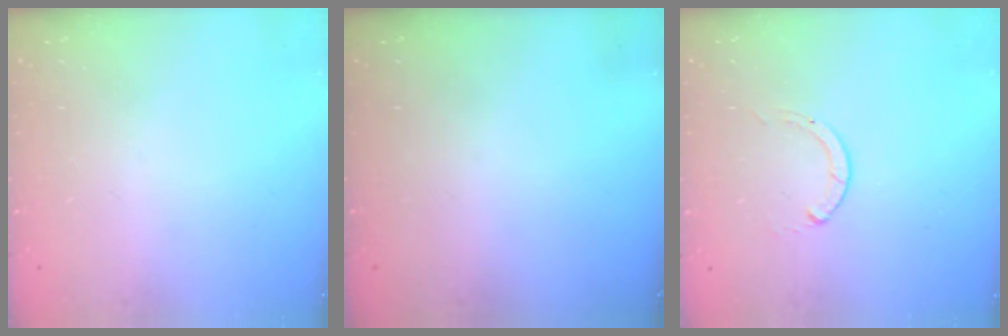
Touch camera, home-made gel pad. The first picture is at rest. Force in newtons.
{"total": 0.0}
{"total": 0.0}